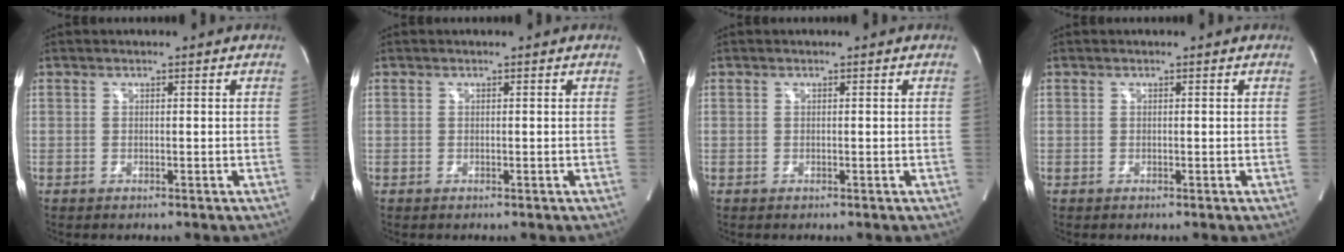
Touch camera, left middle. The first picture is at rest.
{"total": 0.0}
{"total": 0.0}
{"total": 0.0}